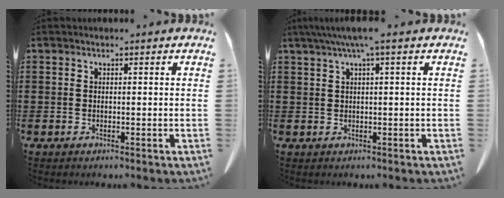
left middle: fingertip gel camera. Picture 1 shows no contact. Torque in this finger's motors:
{"motor_torque": [0.69, -0.69, 0.27, 0.06]}